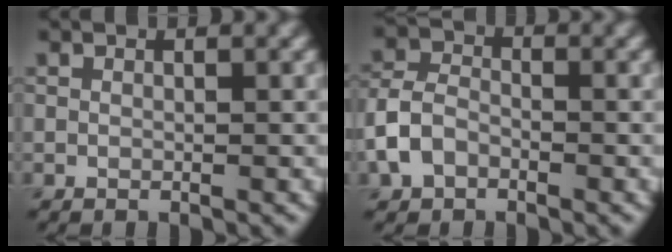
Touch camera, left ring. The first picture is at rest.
{"total": 3.6, "force": [-1.7, 2.4, 1.9], "torque": [-0.044, 0.005, -0.046]}